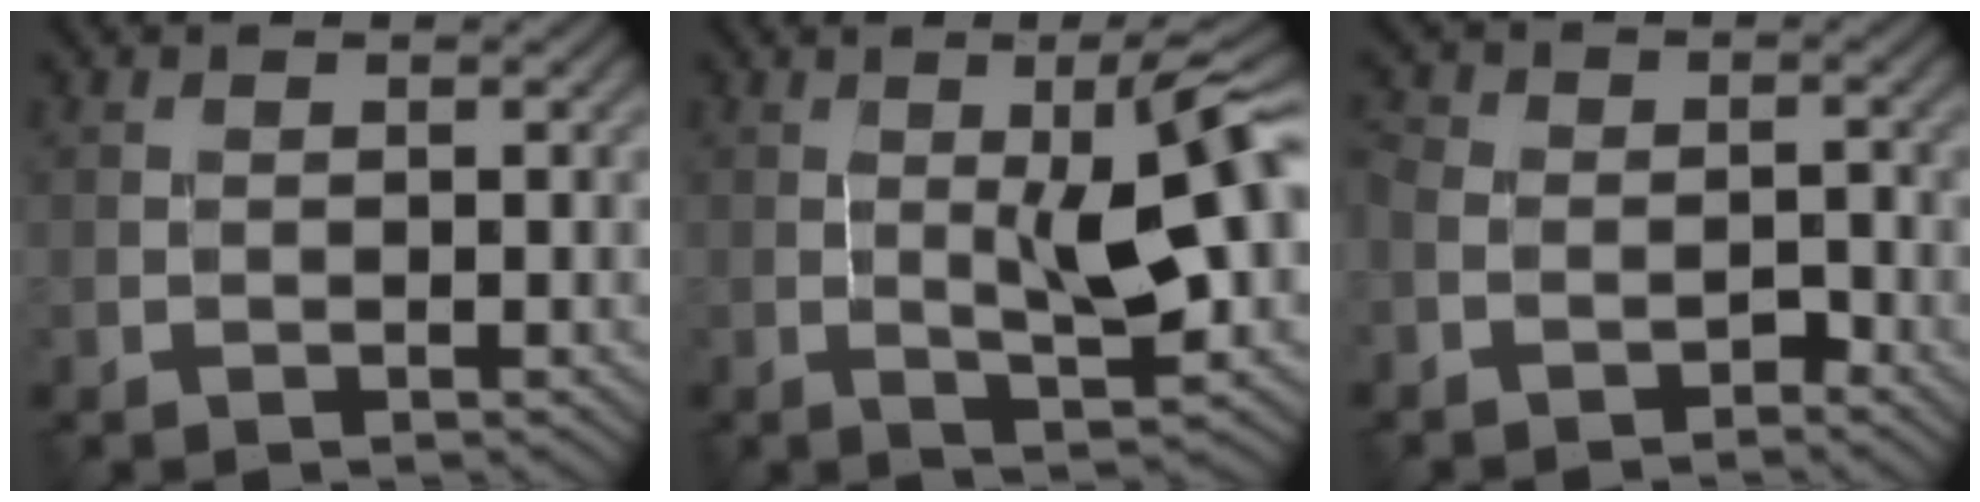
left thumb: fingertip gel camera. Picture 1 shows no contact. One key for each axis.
{"total": 9.2, "fx": 0.2, "fy": 1.9, "fz": 9.0, "tx": -0.133, "ty": 0.012, "tz": 0.003}
{"total": 3.9, "fx": -2.3, "fy": 2.5, "fz": 1.9, "tx": -0.023, "ty": 0.009, "tz": -0.048}